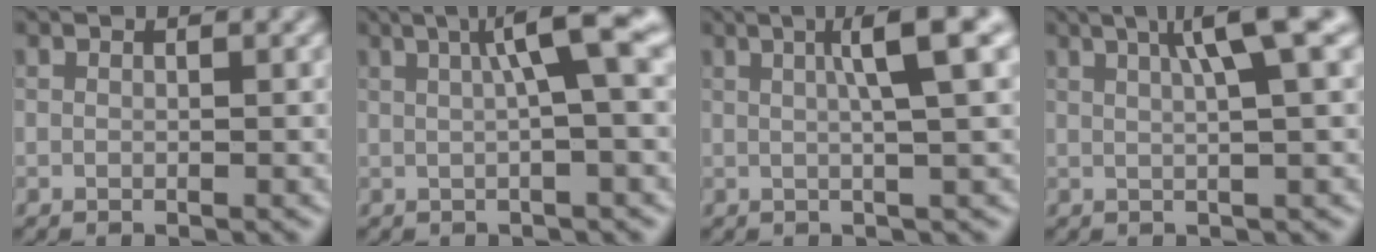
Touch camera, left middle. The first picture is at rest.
{"total": 5.8, "force": [1.4, 0.9, 5.5], "torque": [-0.075, 0.019, 0.019]}
{"total": 5.4, "force": [1.4, 0.8, 5.2], "torque": [-0.069, 0.017, 0.020]}
{"total": 5.5, "force": [2.0, 0.8, 5.0], "torque": [-0.068, 0.014, 0.031]}